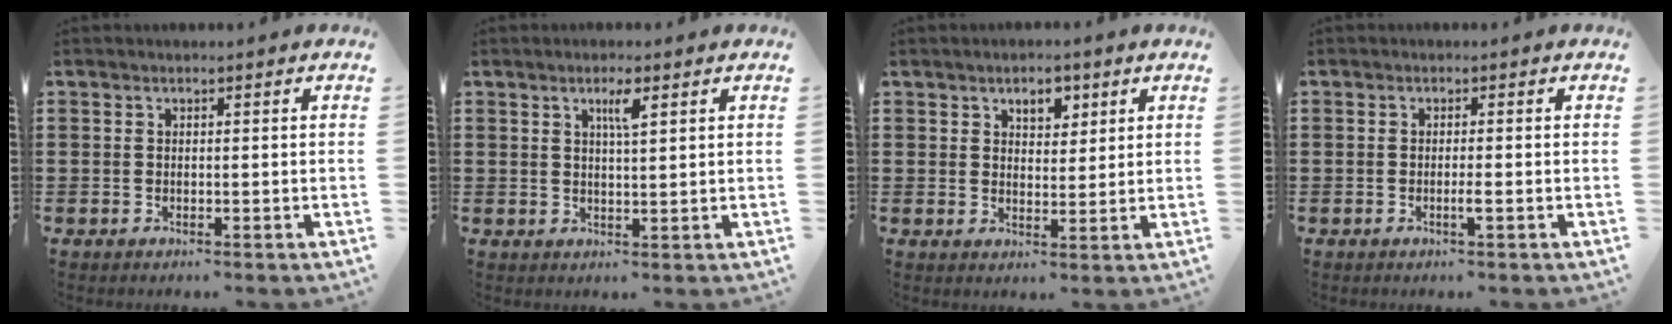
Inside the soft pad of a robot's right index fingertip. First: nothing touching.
{"total": 2.9, "force": [1.4, 0.4, 2.5], "torque": [-0.046, 0.000, 0.020]}
{"total": 3.7, "force": [2.3, 2.2, 1.8], "torque": [-0.029, 0.004, 0.037]}
{"total": 1.5, "force": [-0.6, -0.1, 1.4], "torque": [-0.025, -0.004, -0.011]}